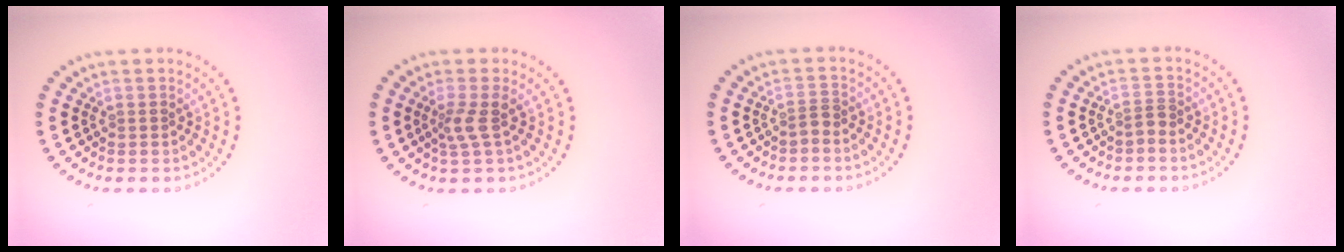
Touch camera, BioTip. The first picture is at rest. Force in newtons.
{"total": 1.9, "press": 1.4, "slide": 1.4}
{"total": 0.8, "press": 0.5, "slide": 0.6}
{"total": 0.8, "press": 0.5, "slide": 0.6}